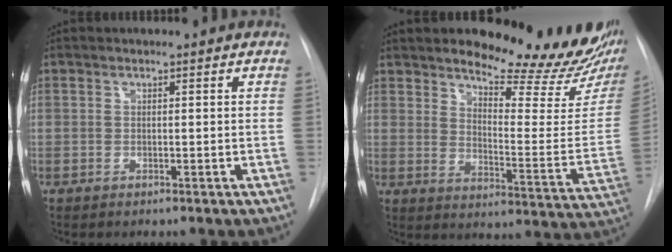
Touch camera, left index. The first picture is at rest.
{"total": 20.3, "force": [17.2, 4.7, 9.8], "torque": [-0.131, -0.095, 0.207]}